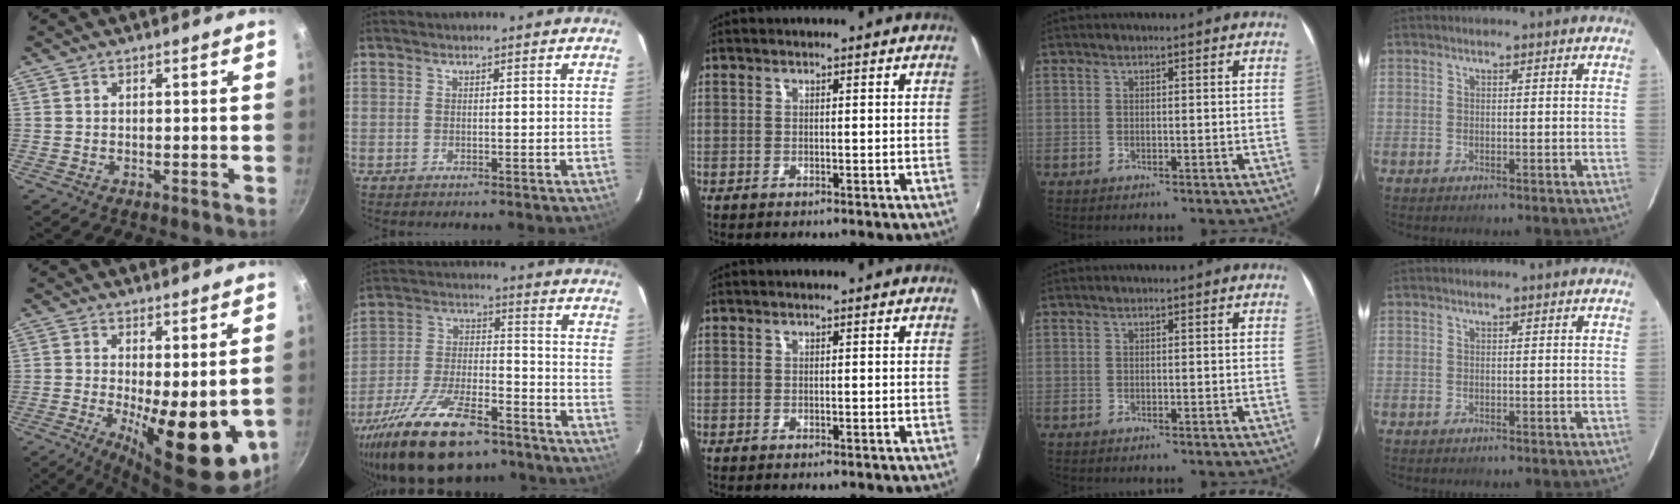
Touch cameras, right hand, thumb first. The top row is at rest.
{"thumb": {"total": 15.3, "force": [-1.9, 5.7, 14.0], "torque": [-0.177, -0.021, -0.014]}, "index": {"total": 23.1, "force": [-16.2, 9.0, 13.9], "torque": [-0.272, -0.030, -0.260]}}